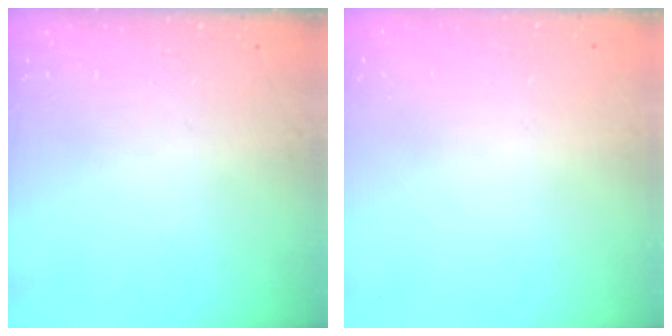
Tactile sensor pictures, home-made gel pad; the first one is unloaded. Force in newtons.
{"total": 0.0}